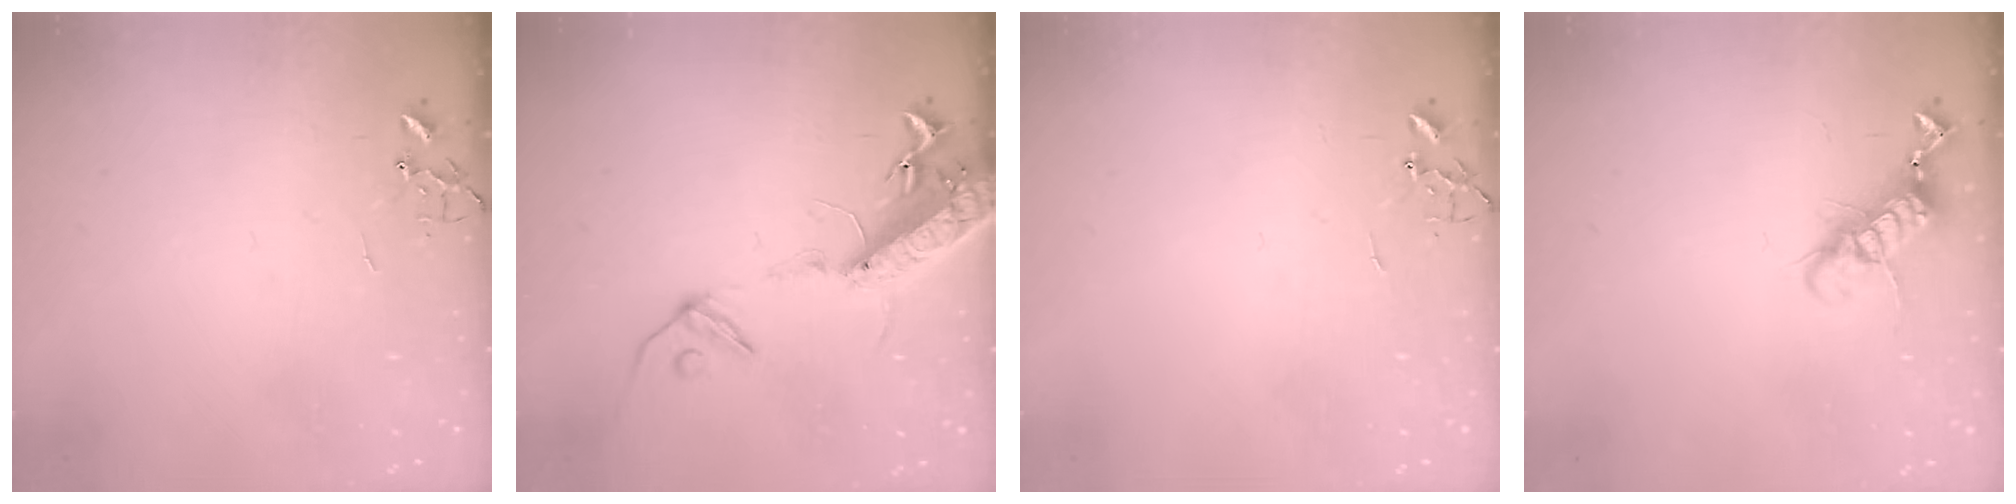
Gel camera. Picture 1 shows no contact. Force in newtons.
{"total": 16.3, "press": 15.8, "slide": 4.0}
{"total": 0.0}
{"total": 11.8, "press": 11.7, "slide": 1.4}